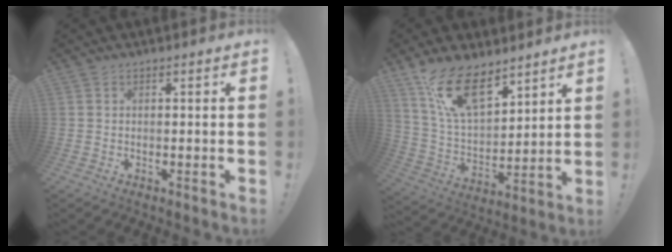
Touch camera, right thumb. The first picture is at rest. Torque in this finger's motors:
{"motor_torque": [0.33, 1.28, 0.33, 0.36, 0.36]}